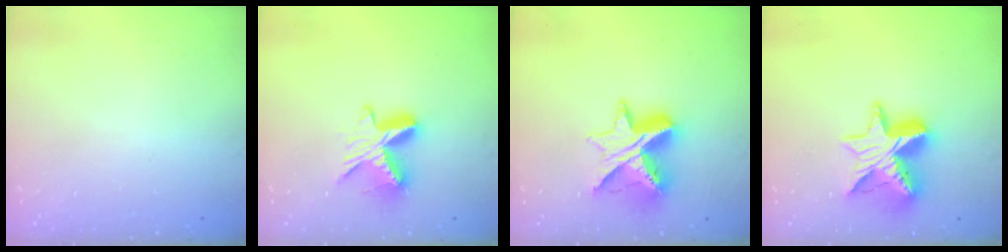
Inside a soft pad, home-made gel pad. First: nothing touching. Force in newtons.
{"total": 9.2, "press": 9.2, "slide": 0.3}
{"total": 12.6, "press": 12.6, "slide": 1.0}
{"total": 13.3, "press": 13.3, "slide": 1.0}